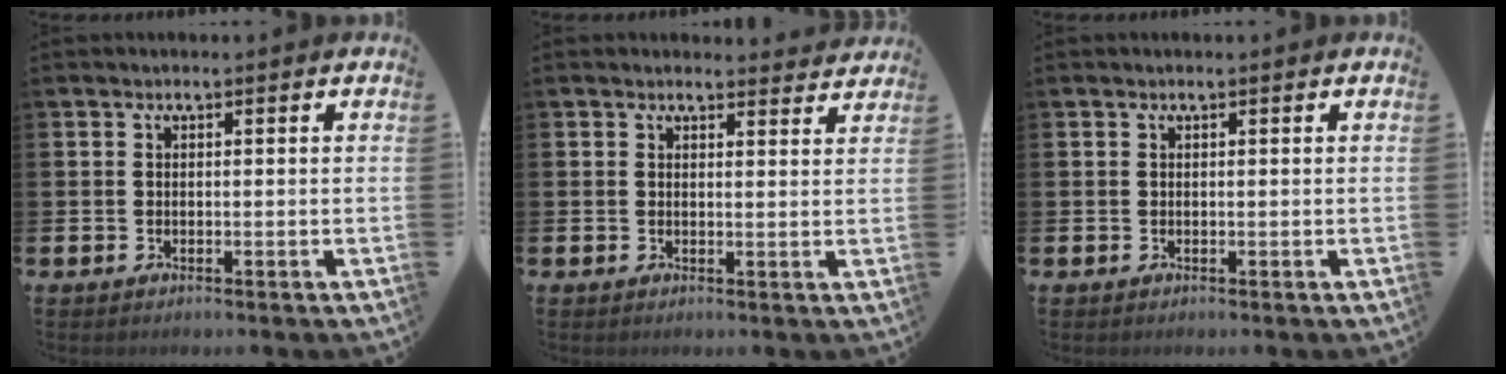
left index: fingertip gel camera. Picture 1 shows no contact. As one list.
[{"total": 2.2, "force": [2.2, 0.3, -0.1], "torque": [0.007, -0.014, 0.037]}, {"total": 0.0}]